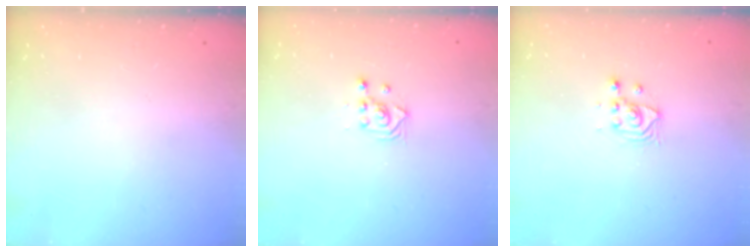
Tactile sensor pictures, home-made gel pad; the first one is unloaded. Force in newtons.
{"total": 2.3, "press": 2.3, "slide": 0.3}
{"total": 3.4, "press": 3.4, "slide": 0.4}